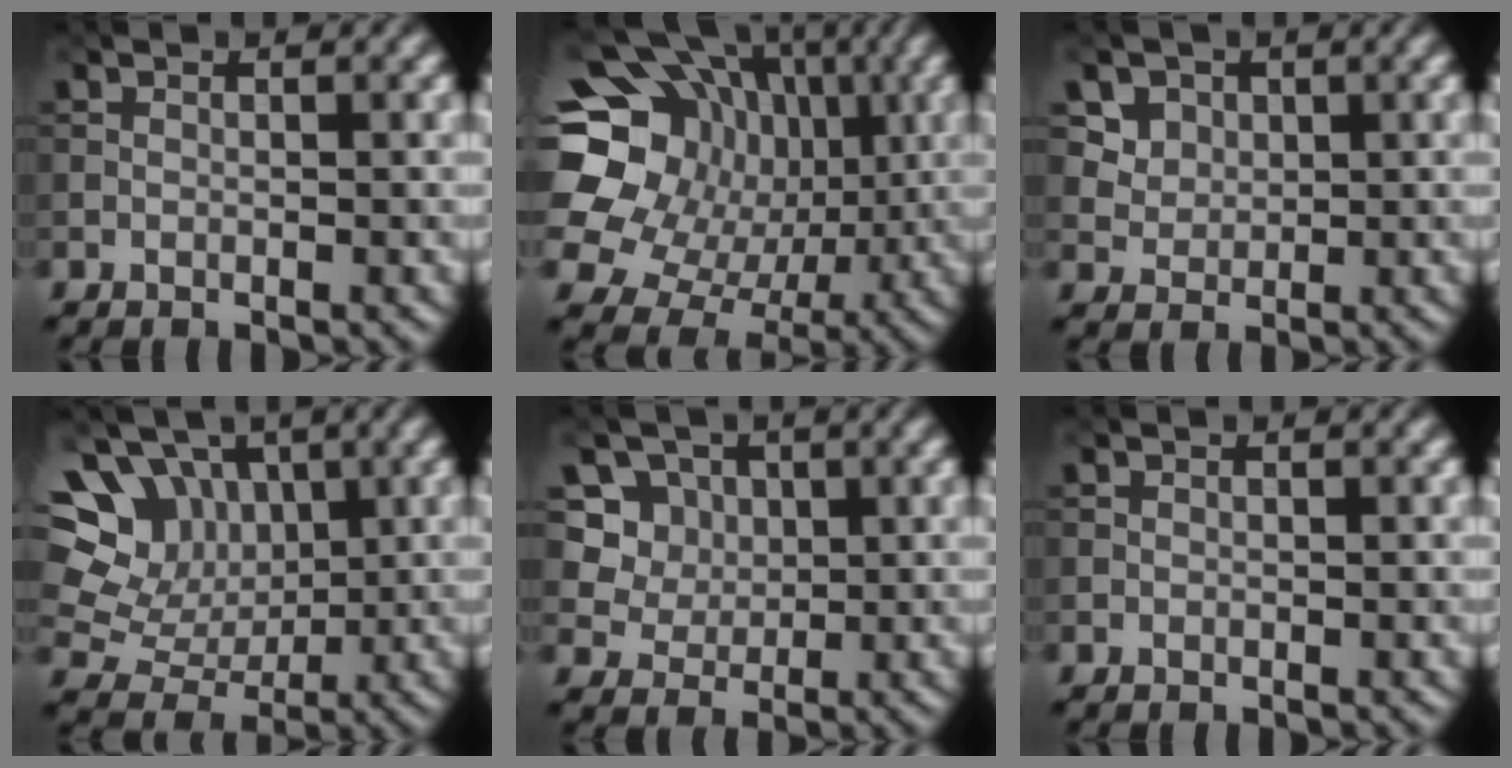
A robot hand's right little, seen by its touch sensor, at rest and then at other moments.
{"total": 20.1, "force": [2.6, 18.2, 8.2], "torque": [-0.198, 0.044, 0.018]}
{"total": 6.0, "force": [3.1, 4.5, 2.4], "torque": [-0.053, -0.001, 0.055]}
{"total": 9.6, "force": [3.6, 7.8, 4.2], "torque": [-0.098, 0.032, 0.038]}
{"total": 6.3, "force": [2.6, 5.2, 2.3], "torque": [-0.043, -0.001, 0.043]}
{"total": 0.0}